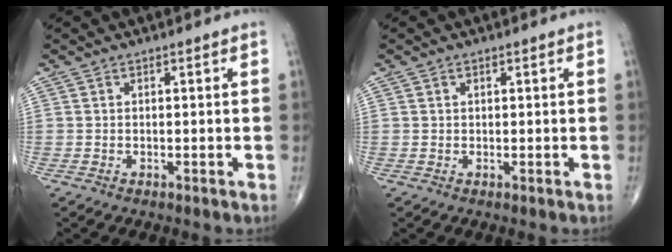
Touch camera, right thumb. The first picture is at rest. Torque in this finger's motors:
{"motor_torque": [-0.53, 0.21, 0.06, 0.11, 0.02]}